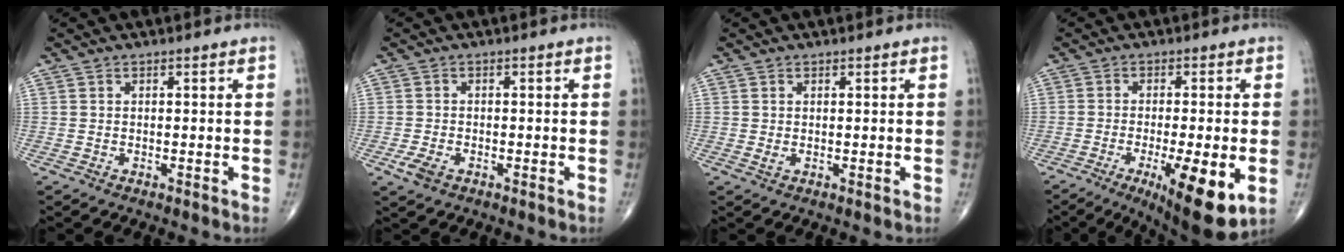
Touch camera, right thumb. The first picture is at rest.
{"total": 3.1, "force": [-1.5, 1.8, 2.1], "torque": [-0.049, 0.000, -0.025]}
{"total": 0.9, "force": [0.1, 0.3, 0.9], "torque": [-0.019, -0.001, 0.006]}
{"total": 14.1, "force": [-4.5, 3.5, 12.9], "torque": [-0.180, -0.017, -0.058]}